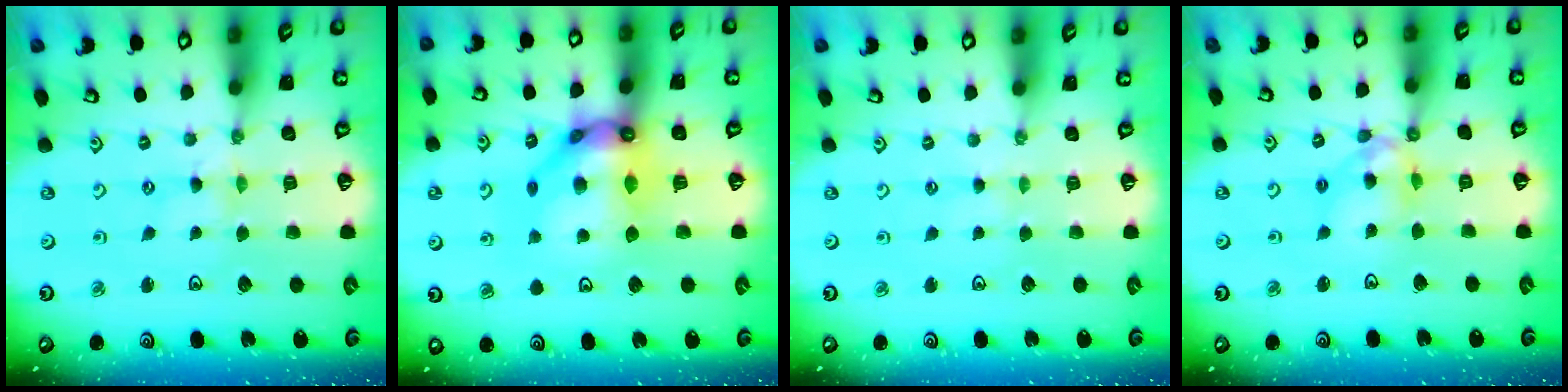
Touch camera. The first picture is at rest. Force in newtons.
{"total": 14.9, "press": 14.8, "slide": 1.3}
{"total": 1.0, "press": 1.0, "slide": 0.2}
{"total": 10.9, "press": 10.8, "slide": 1.2}